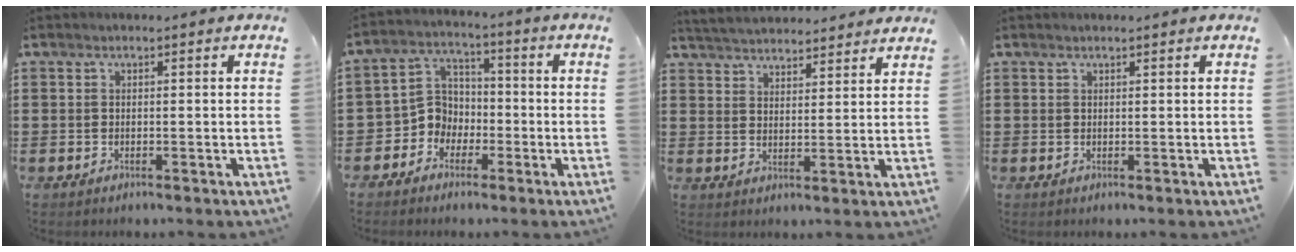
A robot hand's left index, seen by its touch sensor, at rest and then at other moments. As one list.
[{"total": 6.1, "force": [-2.3, 5.3, 1.8], "torque": [-0.071, 0.003, -0.053]}, {"total": 4.1, "force": [4.1, 0.3, 0.0], "torque": [-0.017, -0.019, 0.075]}, {"total": 0.6, "force": [0.6, 0.0, 0.3], "torque": [-0.007, -0.002, 0.011]}]